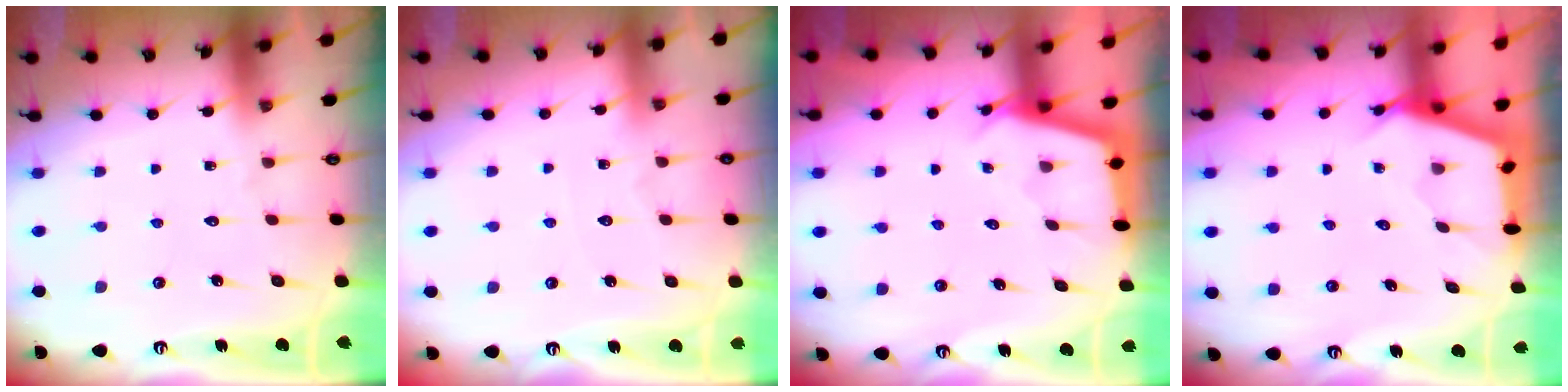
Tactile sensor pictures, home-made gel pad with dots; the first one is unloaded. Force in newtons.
{"total": 2.8, "press": 2.8, "slide": 0.5}
{"total": 3.0, "press": 3.0, "slide": 0.3}
{"total": 2.6, "press": 2.6, "slide": 0.3}